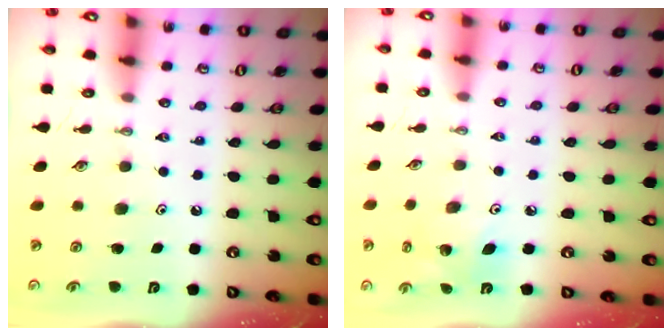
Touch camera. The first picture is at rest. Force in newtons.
{"total": 7.8, "press": 7.6, "slide": 1.9}